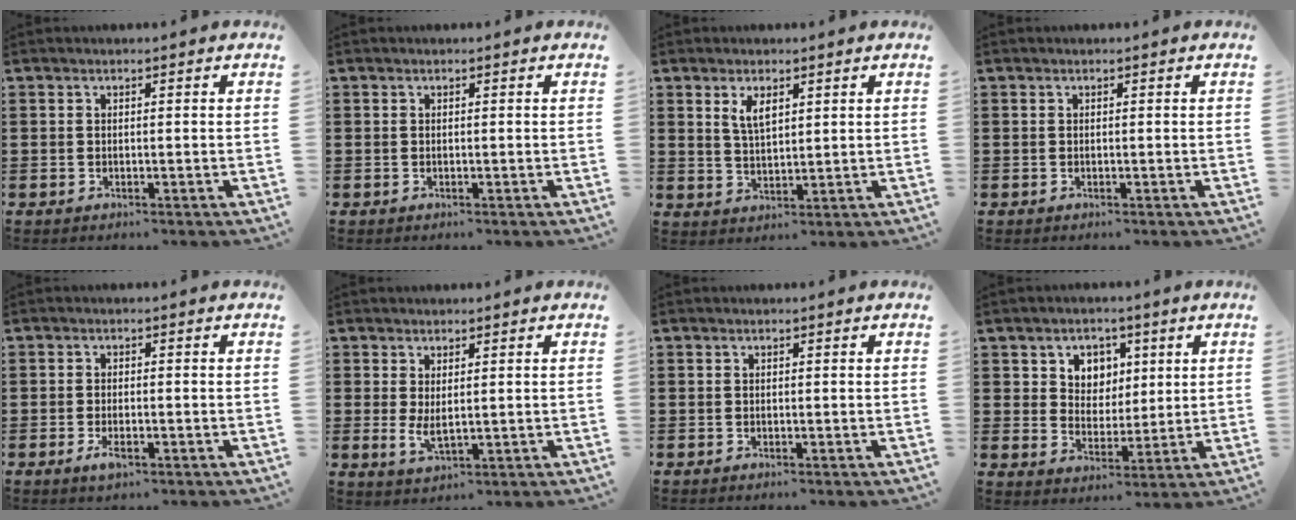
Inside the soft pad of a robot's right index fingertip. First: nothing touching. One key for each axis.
{"total": 0.0}
{"total": 3.5, "fx": 1.9, "fy": 1.5, "fz": 2.6, "tx": -0.056, "ty": 0.005, "tz": 0.033}
{"total": 0.0}
{"total": 2.2, "fx": -0.9, "fy": 0.8, "fz": 1.8, "tx": -0.039, "ty": -0.004, "tz": -0.019}
{"total": 2.9, "fx": 0.8, "fy": 1.0, "fz": 2.6, "tx": -0.058, "ty": -0.002, "tz": 0.014}
{"total": 0.0}
{"total": 4.9, "fx": 2.3, "fy": 4.3, "fz": 0.6, "tx": -0.030, "ty": 0.007, "tz": 0.037}